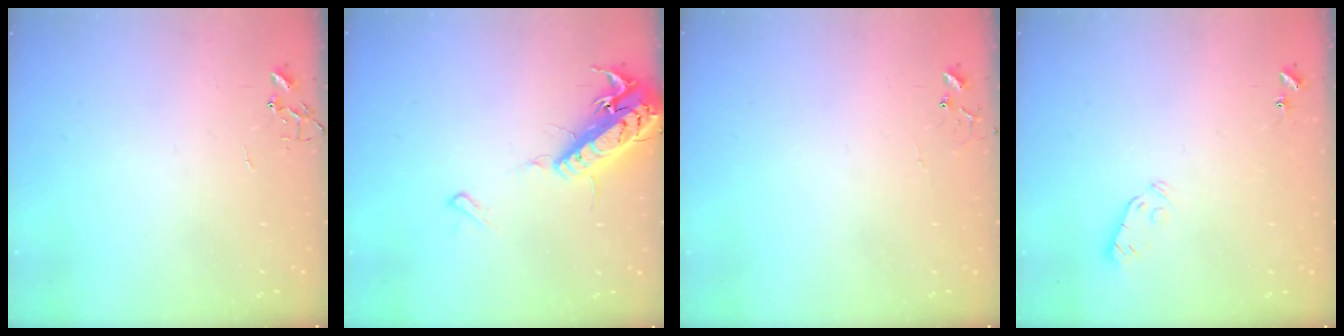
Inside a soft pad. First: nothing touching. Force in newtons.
{"total": 16.1, "press": 15.8, "slide": 3.4}
{"total": 7.0, "press": 7.0, "slide": 0.6}
{"total": 3.8, "press": 3.7, "slide": 0.8}